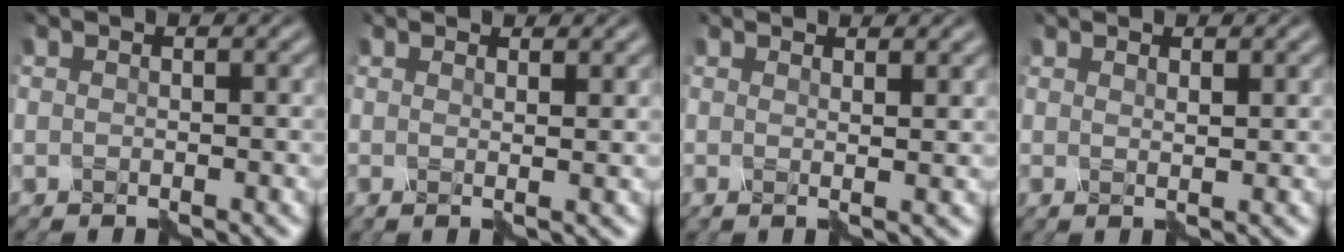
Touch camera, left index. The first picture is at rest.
{"total": 1.4, "force": [1.2, 0.3, 0.7], "torque": [-0.004, -0.003, 0.006]}
{"total": 1.8, "force": [1.4, 0.4, 1.0], "torque": [-0.008, 0.000, 0.004]}
{"total": 0.8, "force": [0.7, 0.0, 0.3], "torque": [-0.004, -0.003, 0.013]}